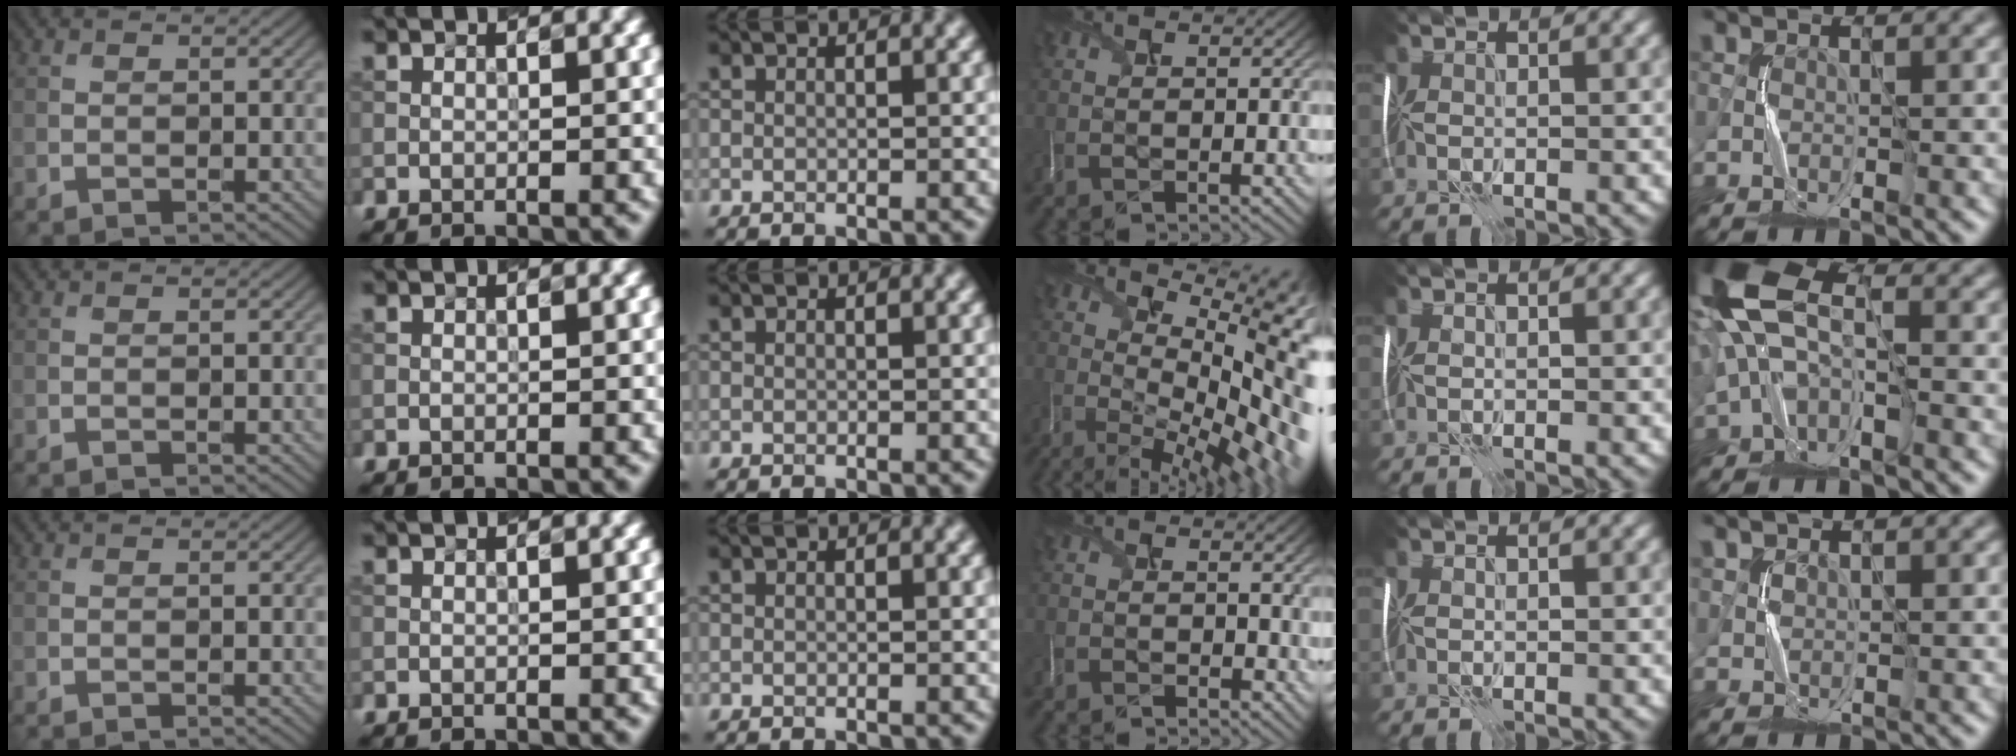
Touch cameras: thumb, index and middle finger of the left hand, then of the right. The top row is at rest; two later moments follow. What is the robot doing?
{"motion": "shake", "object": "plastic piggy bank"}